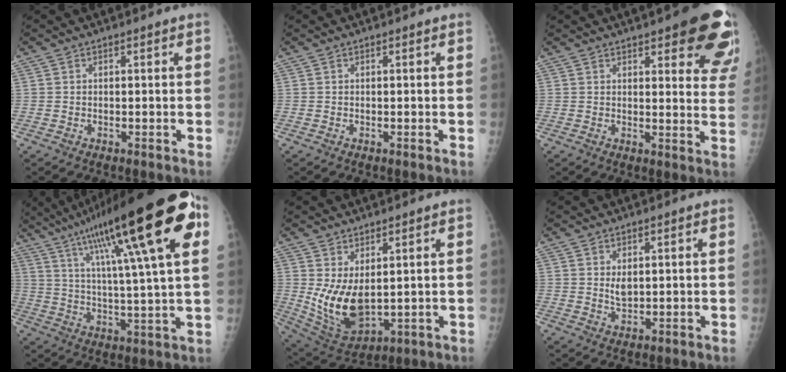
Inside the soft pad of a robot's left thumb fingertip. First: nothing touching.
{"total": 0.0}
{"total": 16.2, "force": [9.5, 4.9, 12.1], "torque": [-0.114, -0.037, 0.102]}
{"total": 28.1, "force": [12.8, 4.6, 24.6], "torque": [-0.387, -0.005, 0.200]}
{"total": 10.8, "force": [1.4, 5.6, 9.1], "torque": [-0.157, -0.025, 0.051]}
{"total": 3.0, "force": [0.8, 1.6, 2.4], "torque": [-0.034, -0.008, 0.018]}